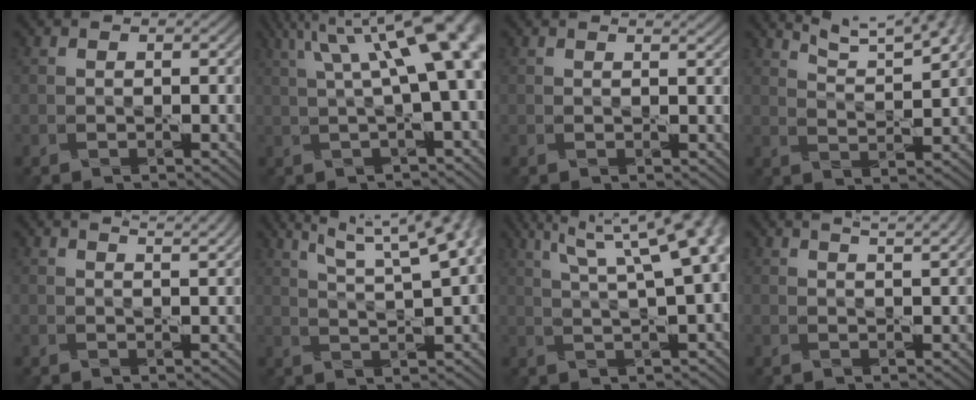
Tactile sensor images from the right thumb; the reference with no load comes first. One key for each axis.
{"total": 14.2, "fx": 4.3, "fy": 4.1, "fz": 12.9, "tx": -0.164, "ty": 0.033, "tz": 0.072}
{"total": 0.9, "fx": 0.8, "fy": 0.1, "fz": 0.3, "tx": -0.007, "ty": -0.005, "tz": 0.005}
{"total": 7.3, "fx": 5.7, "fy": 1.4, "fz": 4.3, "tx": -0.082, "ty": 0.001, "tz": 0.093}
{"total": 3.0, "fx": 2.4, "fy": 0.7, "fz": 1.6, "tx": -0.007, "ty": 0.003, "tz": 0.014}
{"total": 12.4, "fx": 7.1, "fy": 3.2, "fz": 9.7, "tx": -0.136, "ty": 0.033, "tz": 0.089}
{"total": 16.0, "fx": 6.7, "fy": 5.2, "fz": 13.6, "tx": -0.184, "ty": 0.063, "tz": 0.087}
{"total": 3.8, "fx": 2.8, "fy": 0.9, "fz": 2.4, "tx": -0.020, "ty": 0.012, "tz": 0.017}